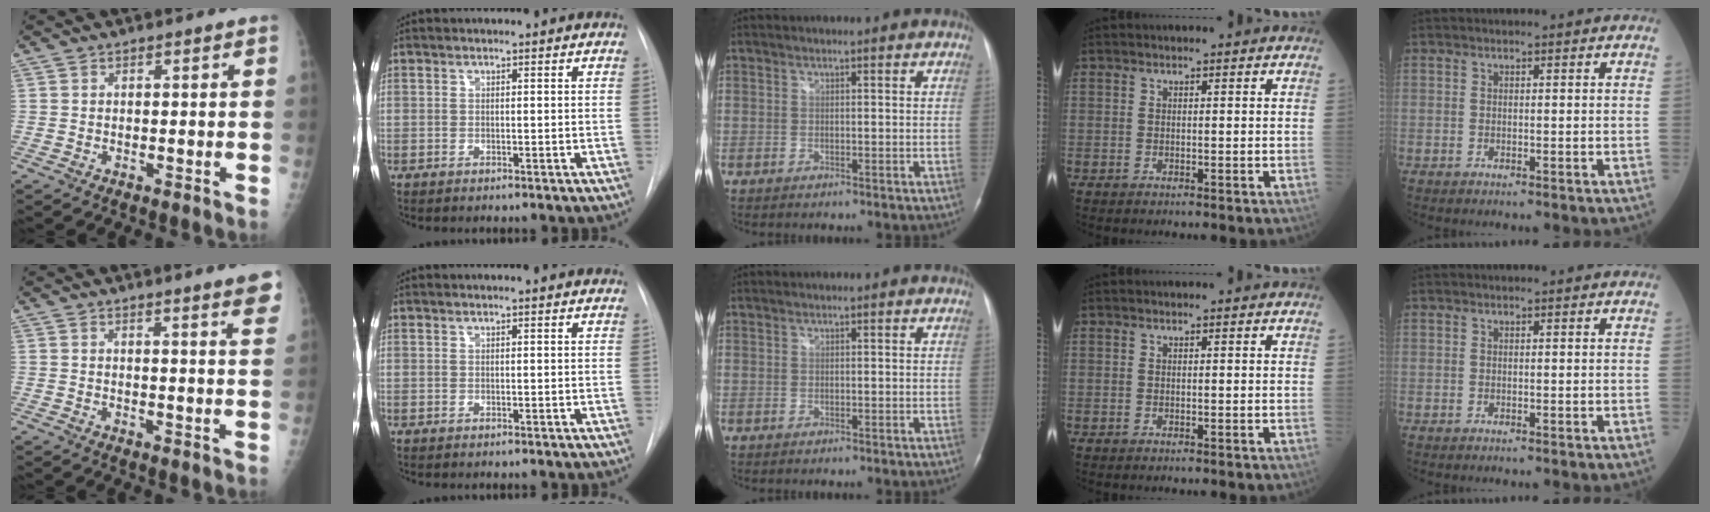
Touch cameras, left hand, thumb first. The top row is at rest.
{"thumb": {"total": 6.2, "force": [4.6, 0.2, 4.2], "torque": [-0.044, -0.020, 0.045]}, "index": {"total": 1.1, "force": [1.0, 0.0, 0.5], "torque": [-0.011, 0.004, 0.005]}}